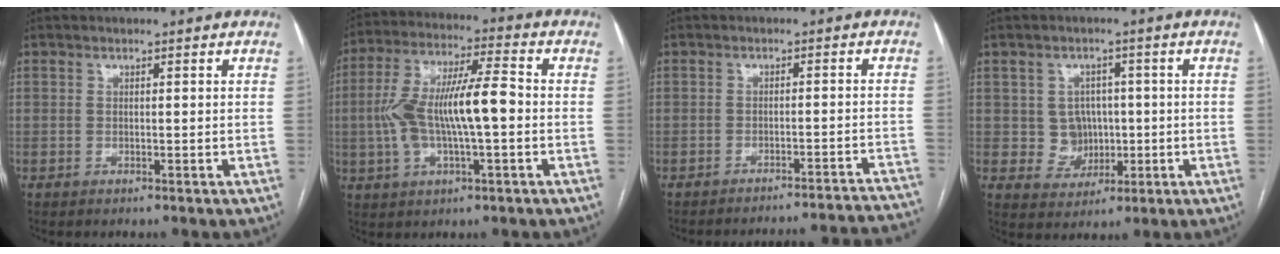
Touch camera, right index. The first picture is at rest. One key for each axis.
{"total": 13.0, "fx": -1.1, "fy": 3.2, "fz": 12.6, "tx": -0.252, "ty": 0.025, "tz": -0.017}
{"total": 19.6, "fx": -19.2, "fy": -0.8, "fz": 3.5, "tx": -0.021, "ty": -0.001, "tz": -0.220}
{"total": 5.1, "fx": 0.0, "fy": 4.9, "fz": 1.4, "tx": -0.017, "ty": 0.014, "tz": 0.008}